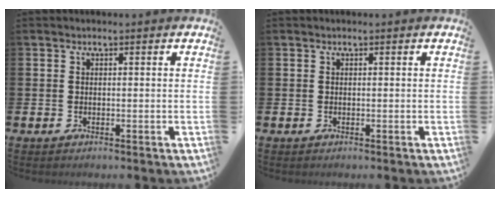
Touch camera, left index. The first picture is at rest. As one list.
[{"total": 0.0}]